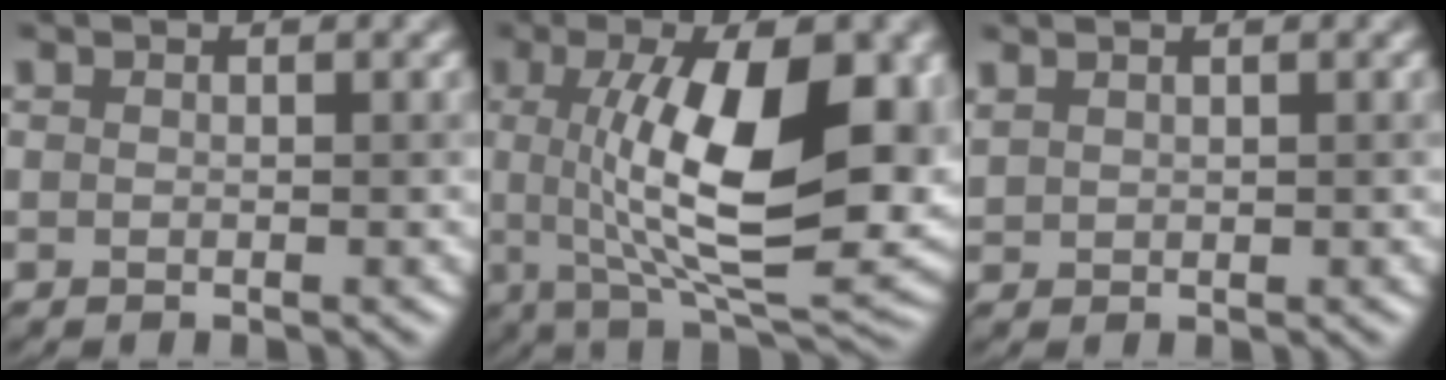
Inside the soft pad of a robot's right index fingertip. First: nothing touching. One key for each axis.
{"total": 13.2, "fx": 1.3, "fy": 4.2, "fz": 12.4, "tx": -0.179, "ty": 0.004, "tz": 0.023}
{"total": 0.9, "fx": 0.9, "fy": 0.3, "fz": 0.0, "tx": -0.004, "ty": 0.007, "tz": 0.024}